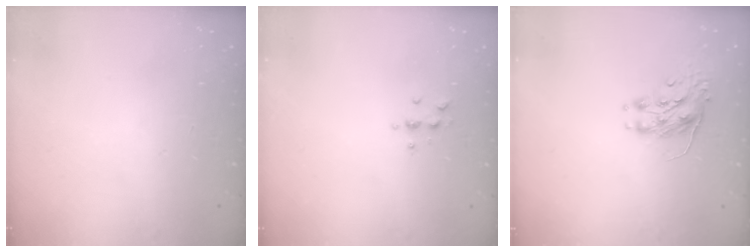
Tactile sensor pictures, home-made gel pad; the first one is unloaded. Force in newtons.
{"total": 4.1, "press": 4.1, "slide": 0.5}
{"total": 8.0, "press": 8.0, "slide": 0.2}